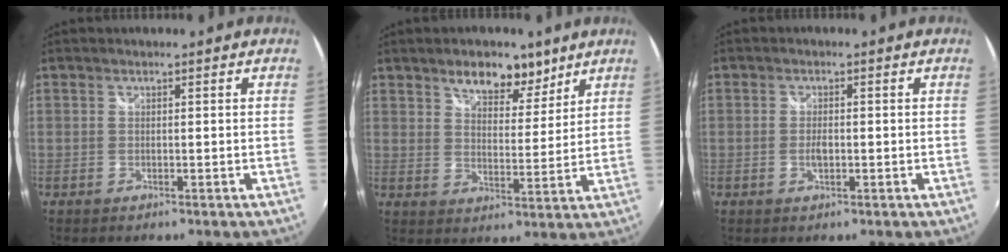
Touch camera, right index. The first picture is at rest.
{"total": 8.8, "force": [6.2, 4.4, 4.5], "torque": [-0.059, 0.001, 0.095]}
{"total": 2.3, "force": [-0.5, 1.1, 2.0], "torque": [-0.036, -0.002, -0.008]}